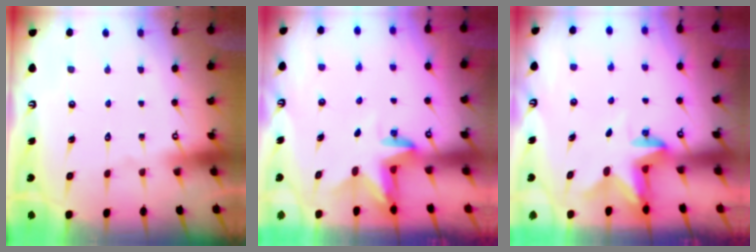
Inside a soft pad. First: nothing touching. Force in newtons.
{"total": 3.3, "press": 3.3, "slide": 0.2}
{"total": 2.7, "press": 2.6, "slide": 0.6}